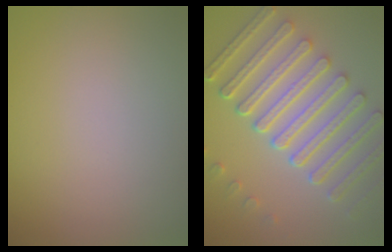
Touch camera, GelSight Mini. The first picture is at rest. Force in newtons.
{"total": 7.8, "press": 6.0, "slide": 5.0}